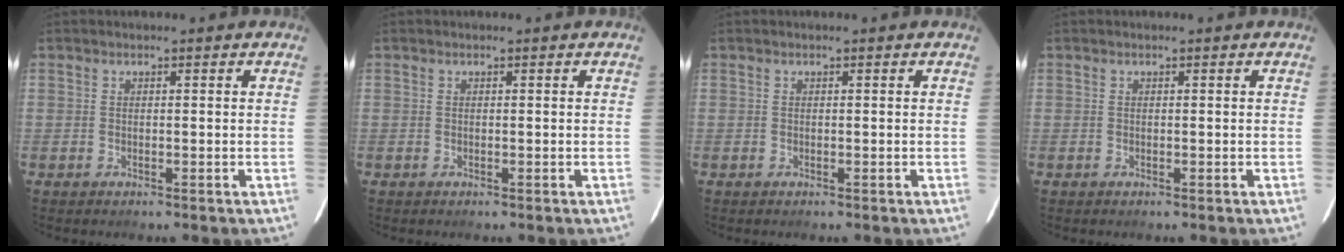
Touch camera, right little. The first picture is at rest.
{"total": 0.0}
{"total": 0.0}
{"total": 0.0}